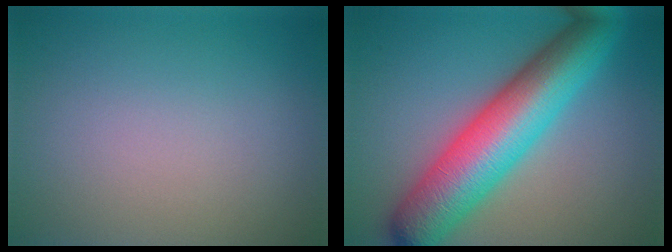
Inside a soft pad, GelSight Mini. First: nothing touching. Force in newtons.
{"total": 10.5, "press": 10.5, "slide": 0.3}